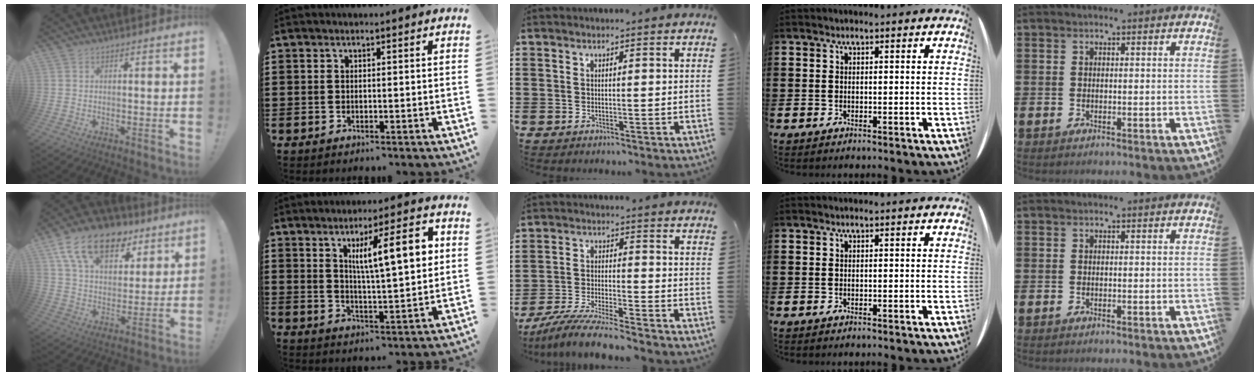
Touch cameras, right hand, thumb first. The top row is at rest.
{"thumb": {"total": 18.4, "force": [10.8, 10.5, 10.6], "torque": [-0.181, -0.052, 0.195]}, "index": {"total": 10.4, "force": [3.5, 2.2, 9.6], "torque": [-0.162, 0.000, 0.052]}, "middle": {"total": 6.7, "force": [-6.2, -0.2, 2.5], "torque": [-0.056, -0.012, -0.120]}}